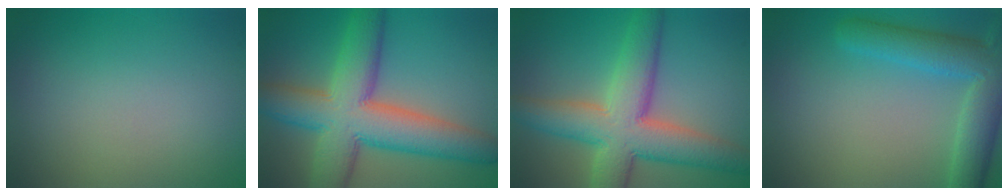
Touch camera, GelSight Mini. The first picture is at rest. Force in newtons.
{"total": 11.1, "press": 11.1, "slide": 0.7}
{"total": 9.2, "press": 9.1, "slide": 0.5}
{"total": 6.3, "press": 6.3, "slide": 0.3}